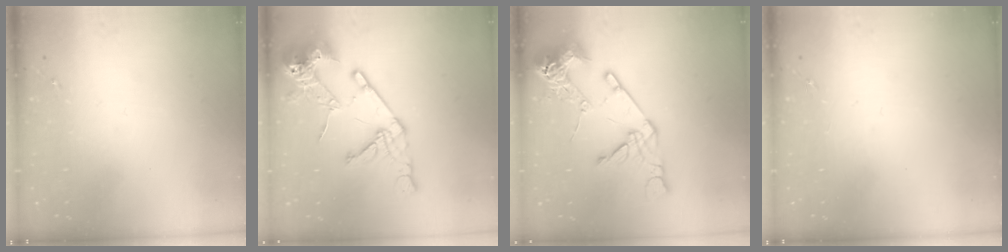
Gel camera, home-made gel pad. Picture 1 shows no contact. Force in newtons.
{"total": 17.1, "press": 17.0, "slide": 2.1}
{"total": 19.7, "press": 19.5, "slide": 2.6}
{"total": 0.0}